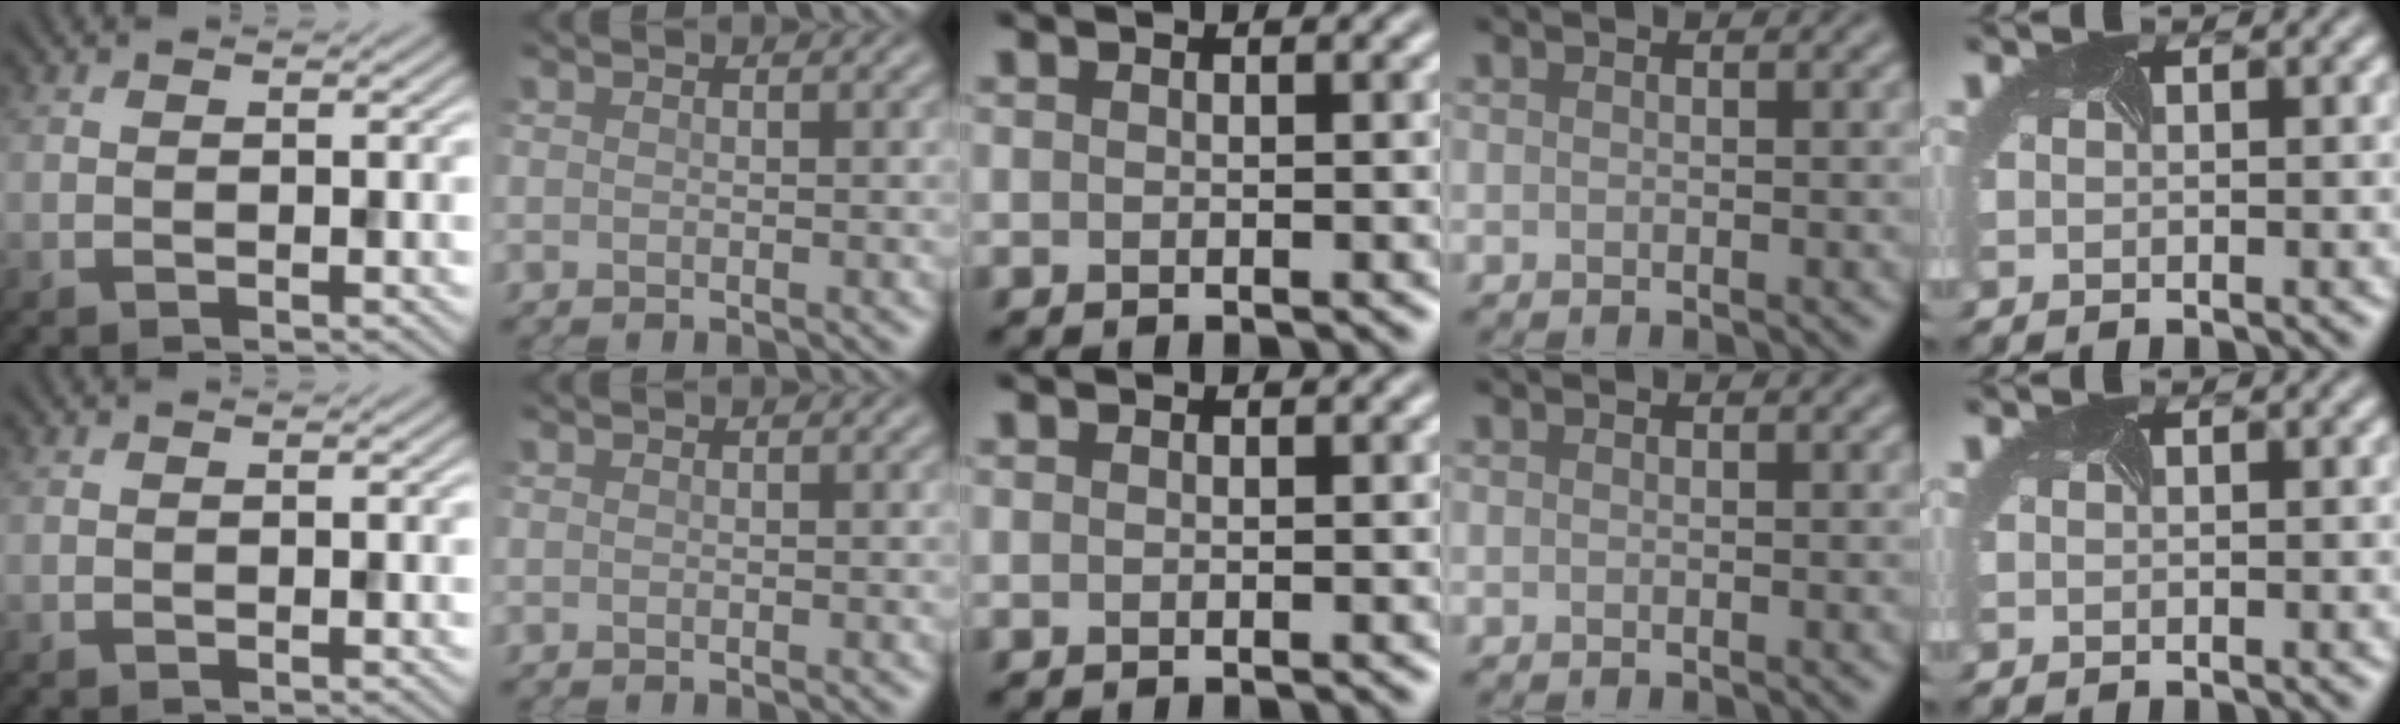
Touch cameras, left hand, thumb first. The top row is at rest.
{}